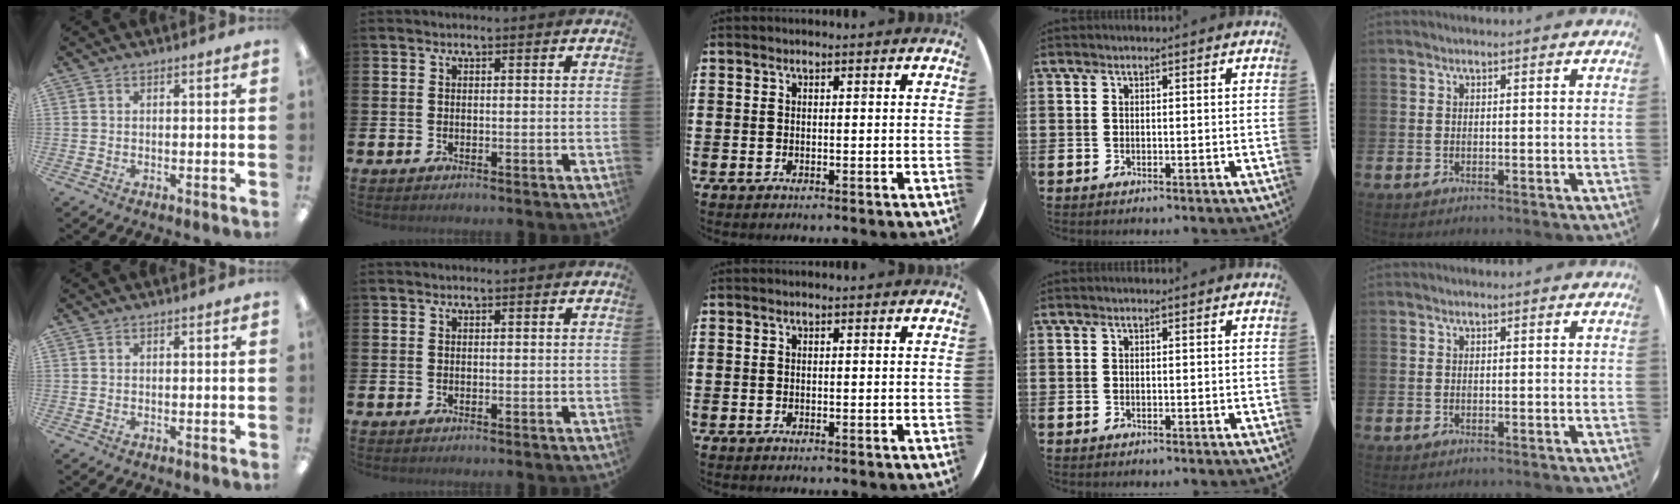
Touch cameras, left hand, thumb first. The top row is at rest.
{}